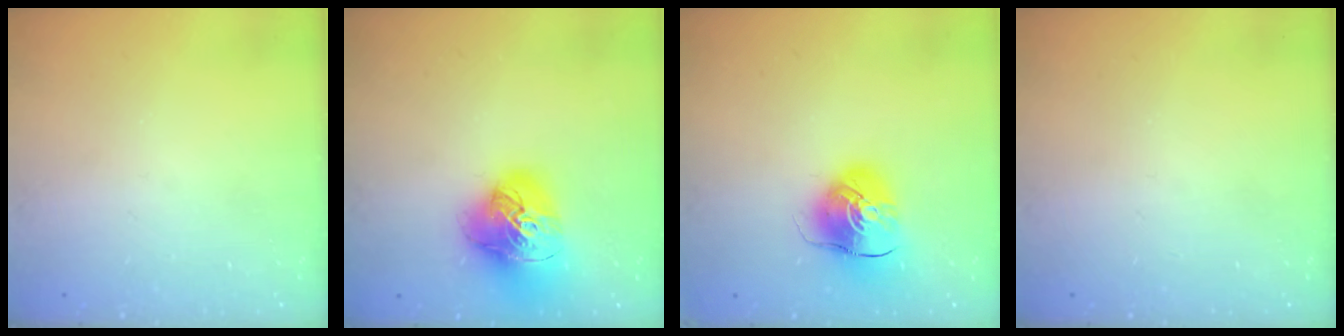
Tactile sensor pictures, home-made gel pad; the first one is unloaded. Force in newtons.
{"total": 17.3, "press": 17.2, "slide": 2.0}
{"total": 9.7, "press": 9.6, "slide": 1.2}
{"total": 0.0}